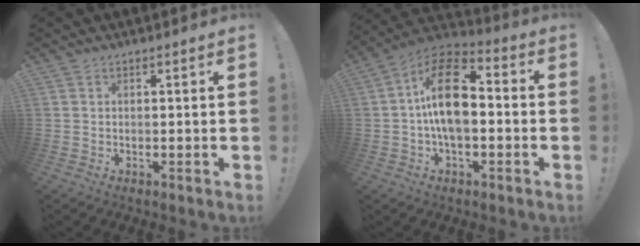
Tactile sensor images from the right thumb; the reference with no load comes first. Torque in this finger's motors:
{"motor_torque": [1.74, 2.69, 0.27, 0.15, 0.33]}